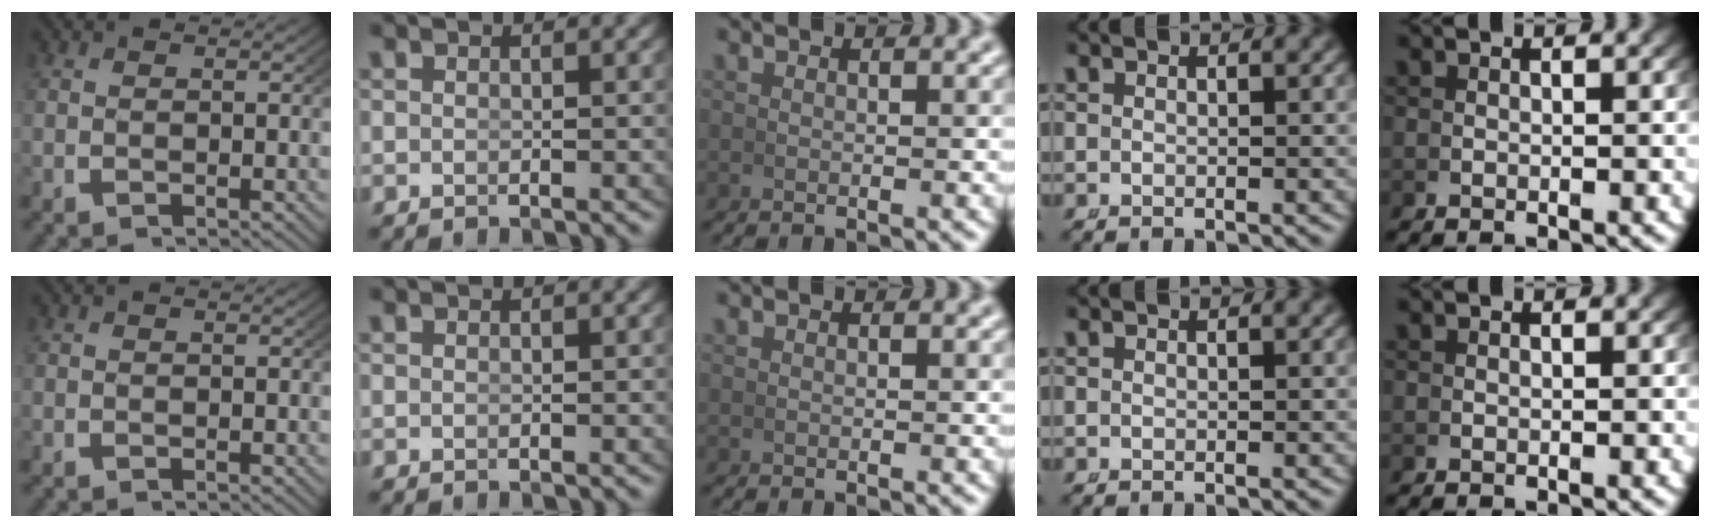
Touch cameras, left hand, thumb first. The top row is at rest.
{}